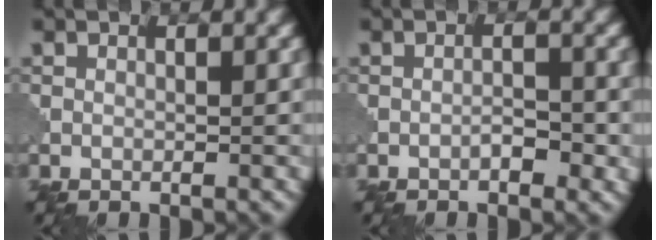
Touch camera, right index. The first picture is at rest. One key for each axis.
{"total": 1.5, "fx": -0.8, "fy": 0.6, "fz": 1.2, "tx": -0.019, "ty": 0.003, "tz": -0.016}